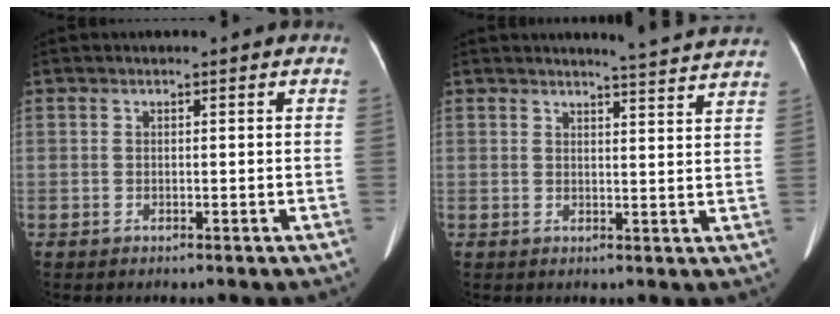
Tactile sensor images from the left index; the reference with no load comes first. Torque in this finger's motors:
{"motor_torque": [1.02, -1.12, 0.04, 0.03]}